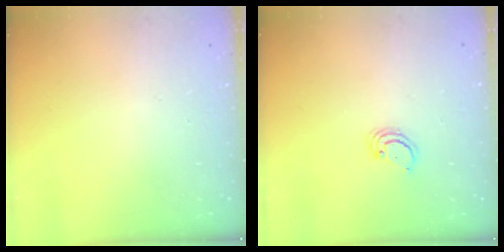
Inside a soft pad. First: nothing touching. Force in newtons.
{"total": 2.5, "press": 2.5, "slide": 0.2}